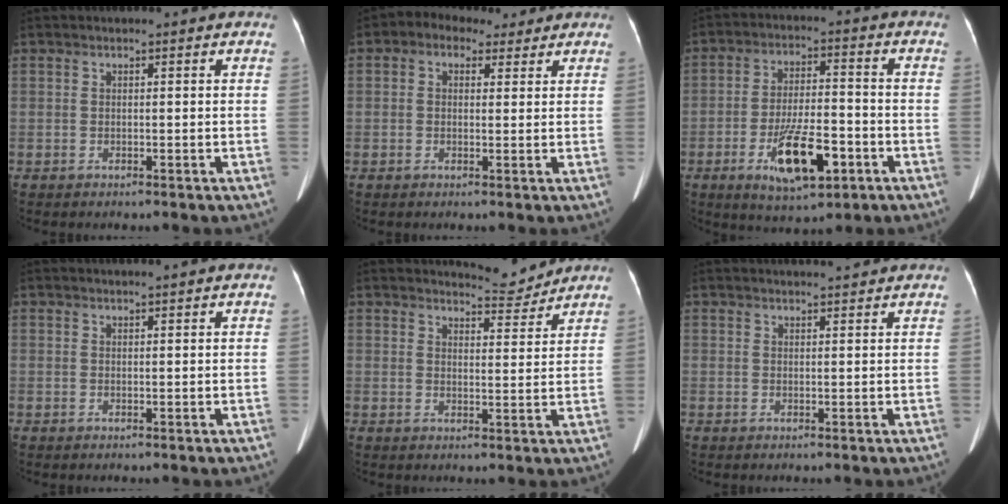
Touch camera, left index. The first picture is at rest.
{"total": 5.0, "force": [2.8, 3.5, 2.2], "torque": [-0.039, 0.034, 0.044]}
{"total": 11.5, "force": [-5.0, 3.5, 9.8], "torque": [-0.179, -0.008, -0.080]}
{"total": 0.8, "force": [0.6, -0.1, 0.4], "torque": [-0.007, 0.005, 0.012]}
{"total": 4.0, "force": [4.0, 0.0, -0.4], "torque": [-0.002, -0.018, 0.057]}
{"total": 2.2, "force": [2.2, -0.2, 0.5], "torque": [-0.007, 0.006, 0.032]}